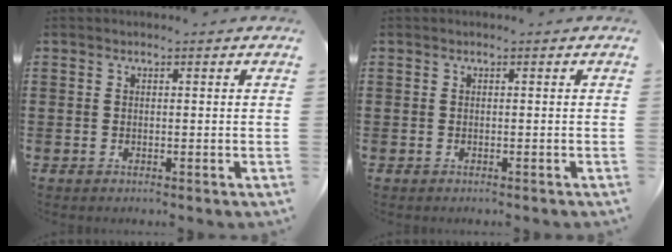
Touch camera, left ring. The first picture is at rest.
{"total": 0.0}